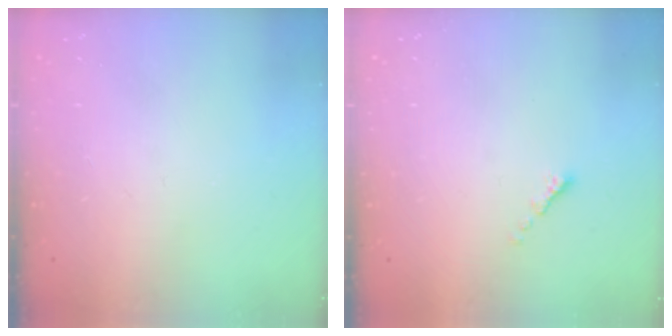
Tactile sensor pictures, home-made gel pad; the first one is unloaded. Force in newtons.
{"total": 0.6, "press": 0.5, "slide": 0.2}